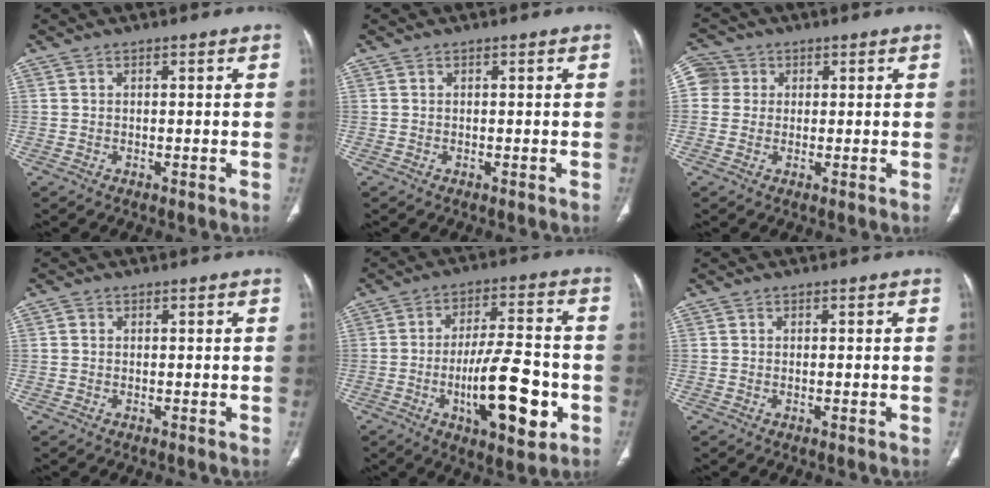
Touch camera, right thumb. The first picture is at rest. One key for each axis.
{"total": 0.0}
{"total": 4.9, "fx": 1.1, "fy": 4.6, "fz": 1.0, "tx": -0.005, "ty": 0.008, "tz": 0.019}
{"total": 0.8, "fx": 0.1, "fy": 0.7, "fz": 0.3, "tx": -0.003, "ty": 0.000, "tz": 0.001}
{"total": 16.7, "fx": -4.9, "fy": 5.9, "fz": 14.8, "tx": -0.218, "ty": 0.022, "tz": -0.072}
{"total": 0.6, "fx": -0.1, "fy": 0.1, "fz": 0.6, "tx": -0.009, "ty": -0.002, "tz": -0.002}